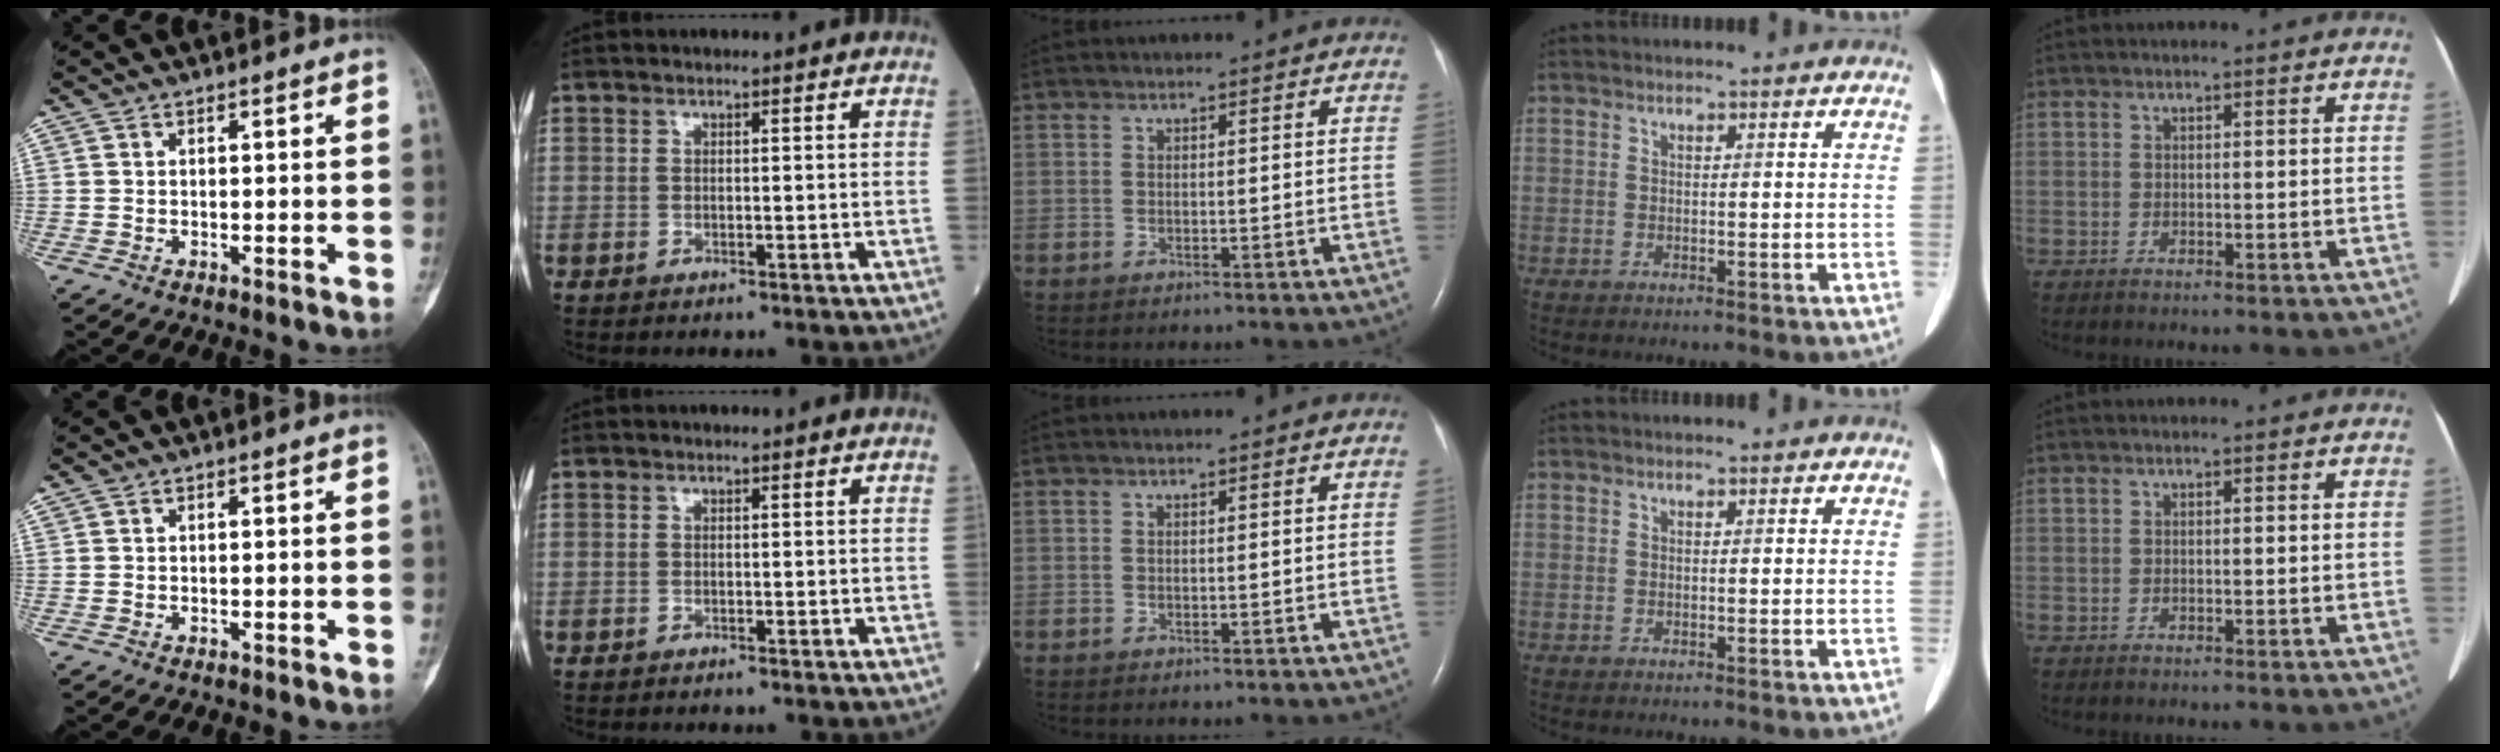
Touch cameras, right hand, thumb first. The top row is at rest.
{}